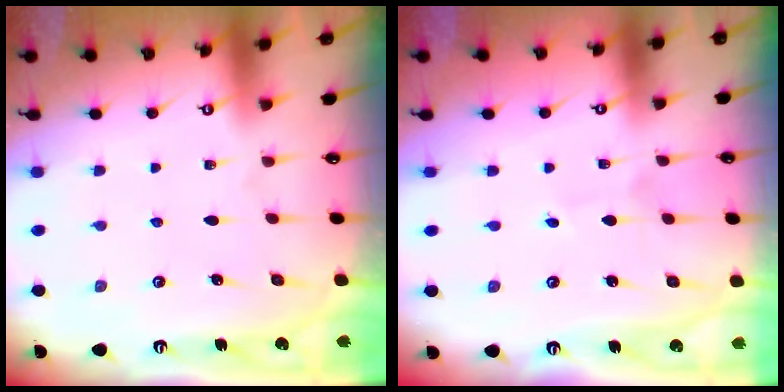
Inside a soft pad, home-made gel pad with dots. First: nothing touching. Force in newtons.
{"total": 0.5, "press": 0.5, "slide": 0.0}